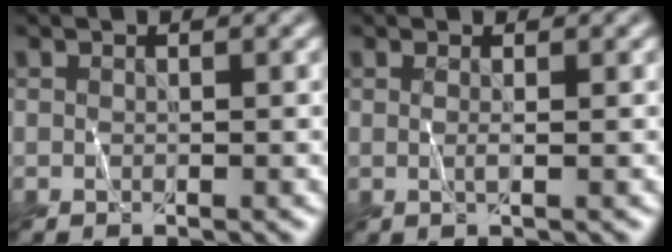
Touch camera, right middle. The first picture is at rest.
{"total": 0.8, "force": [0.2, 0.2, 0.7], "torque": [-0.013, 0.003, 0.001]}